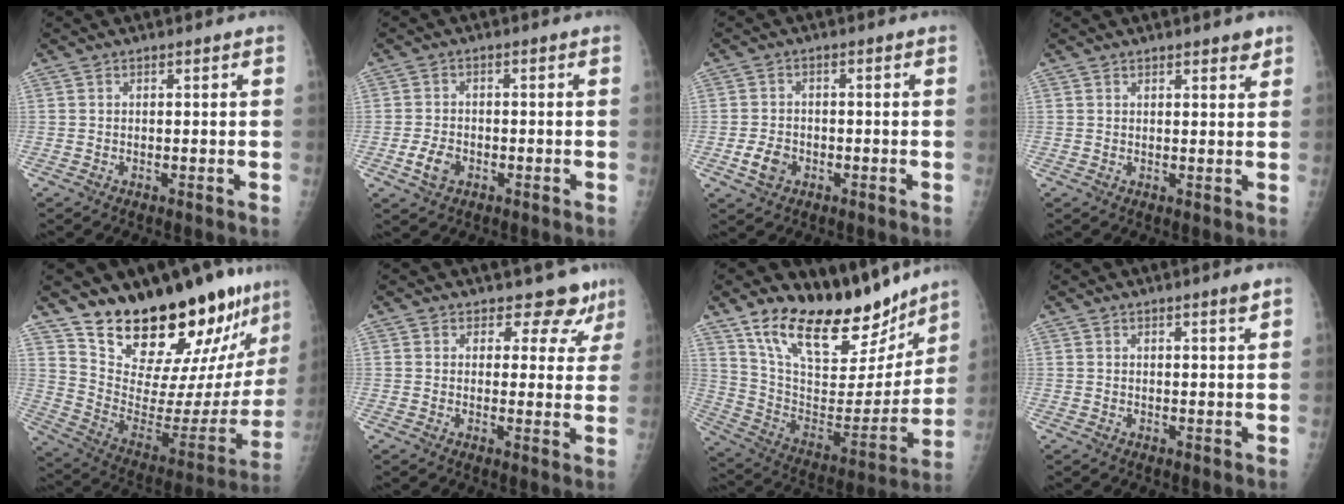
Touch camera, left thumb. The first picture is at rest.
{"total": 4.0, "force": [-1.6, 2.8, 2.4], "torque": [-0.042, 0.007, -0.028]}
{"total": 4.0, "force": [-1.6, 3.0, 2.2], "torque": [-0.035, 0.007, -0.026]}
{"total": 2.7, "force": [1.9, 0.7, 1.7], "torque": [-0.015, -0.010, 0.024]}
{"total": 25.3, "force": [21.0, 6.8, 12.4], "torque": [-0.147, -0.159, 0.313]}
{"total": 6.5, "force": [5.5, 3.3, 0.9], "torque": [0.024, -0.035, 0.054]}
{"total": 24.5, "force": [18.7, 9.7, 12.4], "torque": [-0.151, -0.091, 0.314]}
{"total": 2.0, "force": [1.4, -0.1, 1.4], "torque": [-0.020, -0.010, 0.021]}